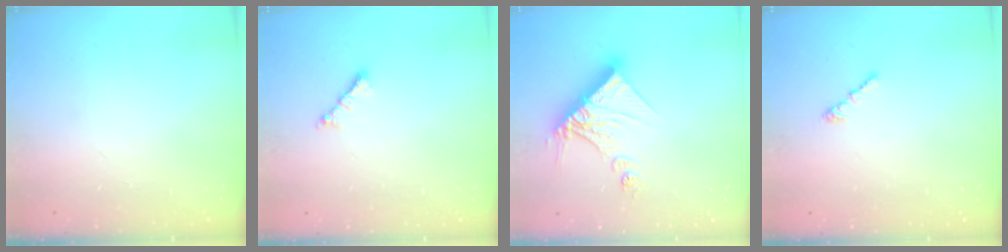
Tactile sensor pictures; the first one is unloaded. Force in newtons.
{"total": 2.0, "press": 1.9, "slide": 0.5}
{"total": 14.3, "press": 14.2, "slide": 1.4}
{"total": 1.3, "press": 1.2, "slide": 0.6}